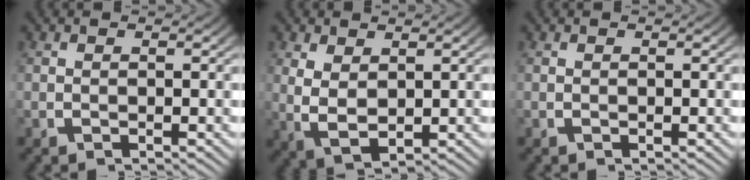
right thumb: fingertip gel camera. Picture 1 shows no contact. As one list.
[{"total": 4.7, "force": [0.2, 3.2, 3.4], "torque": [-0.086, -0.026, 0.025]}, {"total": 0.0}]